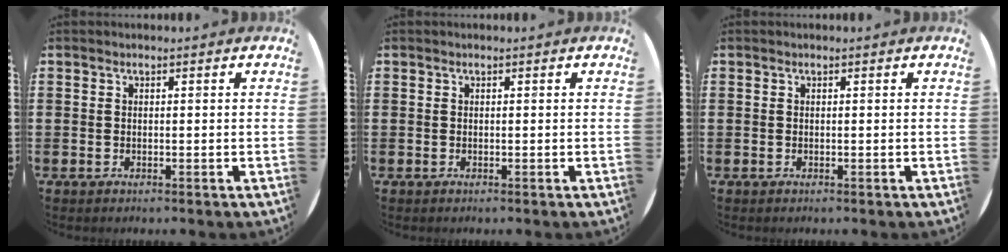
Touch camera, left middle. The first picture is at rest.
{"total": 0.0}
{"total": 0.0}